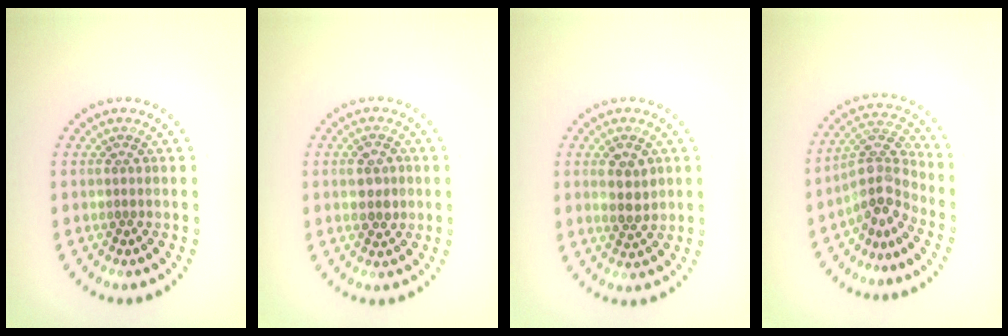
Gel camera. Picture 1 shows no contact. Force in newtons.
{"total": 2.3, "press": 2.3, "slide": 0.1}
{"total": 2.5, "press": 2.4, "slide": 0.3}
{"total": 4.0, "press": 2.8, "slide": 2.8}